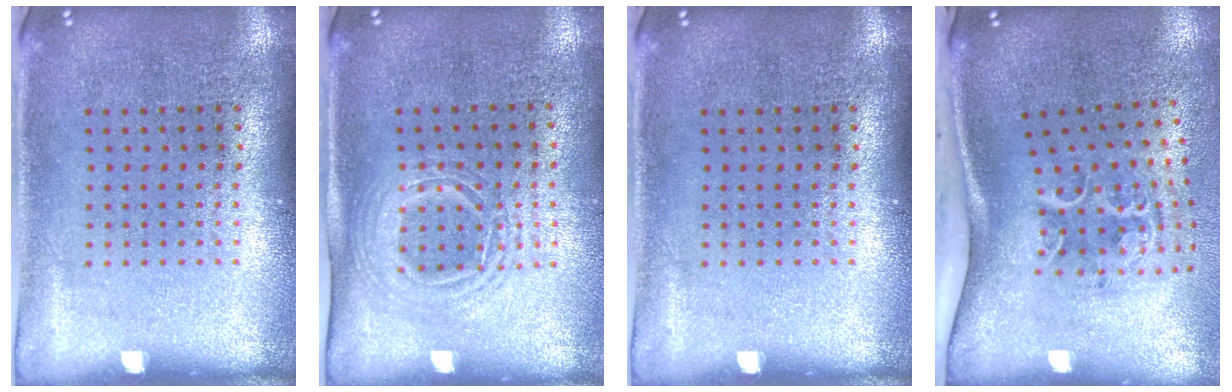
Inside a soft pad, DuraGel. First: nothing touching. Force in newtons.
{"total": 1.5, "press": 1.3, "slide": 0.8}
{"total": 0.0}
{"total": 2.3, "press": 1.4, "slide": 1.9}